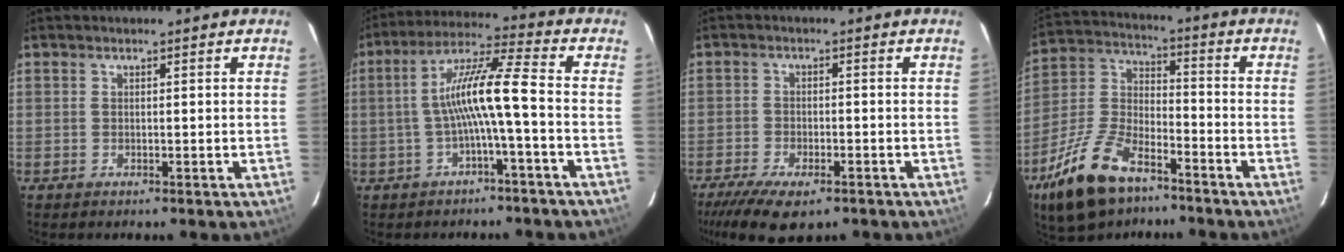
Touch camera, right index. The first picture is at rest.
{"total": 9.6, "force": [-2.2, -0.2, 9.4], "torque": [-0.190, 0.019, -0.037]}
{"total": 10.7, "force": [-7.6, 3.9, 6.4], "torque": [-0.152, -0.035, -0.130]}
{"total": 17.2, "force": [-10.8, 8.0, 10.6], "torque": [-0.238, -0.003, -0.204]}